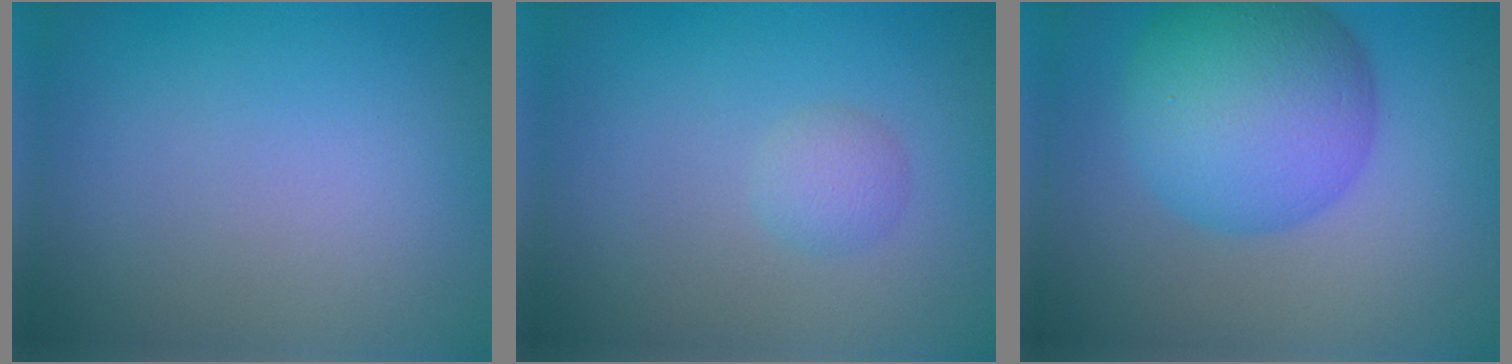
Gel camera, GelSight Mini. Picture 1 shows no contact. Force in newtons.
{"total": 1.4, "press": 1.4, "slide": 0.1}
{"total": 9.2, "press": 9.2, "slide": 0.2}